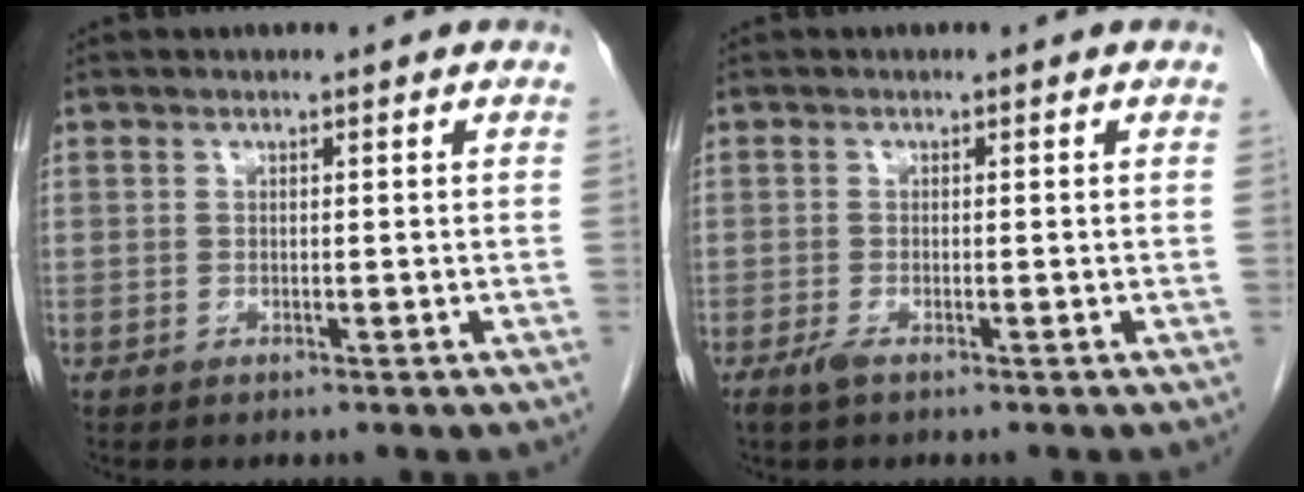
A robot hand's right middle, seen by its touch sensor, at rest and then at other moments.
{"total": 1.3, "force": [-0.9, 0.2, 1.0], "torque": [-0.025, -0.004, -0.018]}